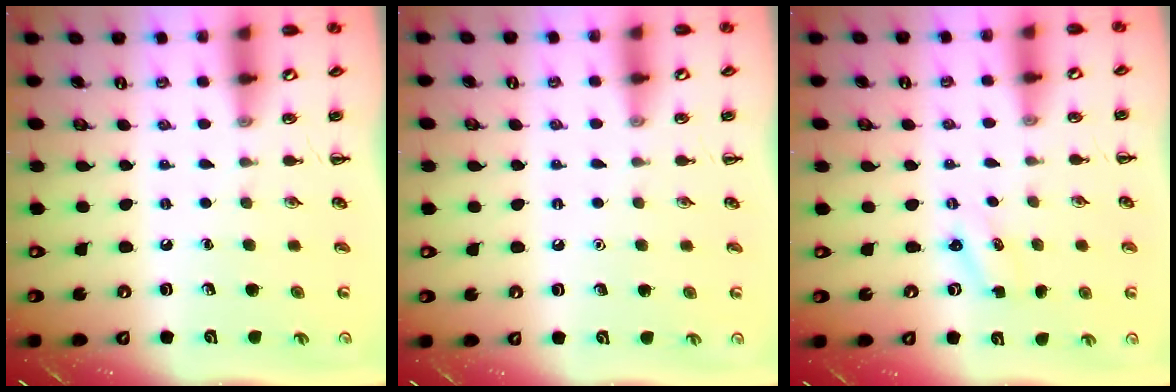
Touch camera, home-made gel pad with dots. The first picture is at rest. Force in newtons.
{"total": 1.6, "press": 1.6, "slide": 0.1}
{"total": 1.2, "press": 1.2, "slide": 0.4}